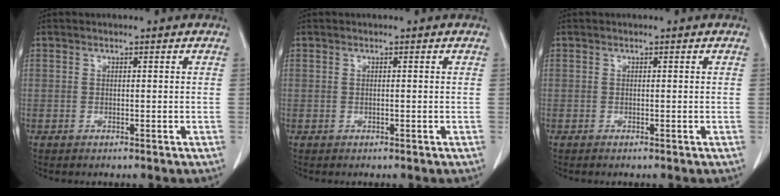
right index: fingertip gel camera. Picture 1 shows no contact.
{"total": 0.0}
{"total": 0.0}